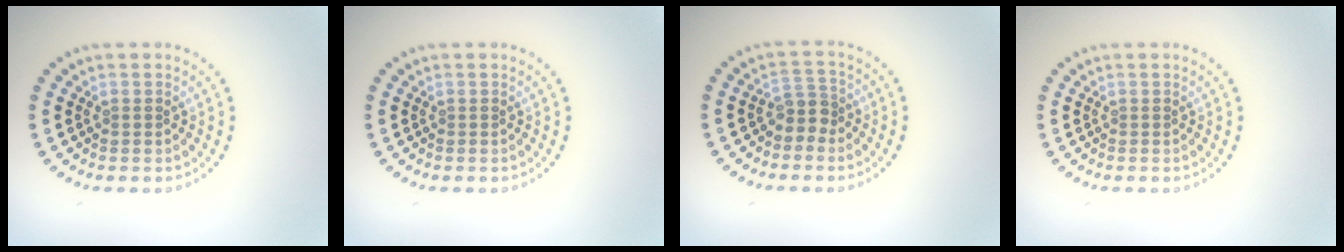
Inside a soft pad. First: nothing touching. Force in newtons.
{"total": 0.0}
{"total": 2.1, "press": 1.6, "slide": 1.4}
{"total": 0.0}